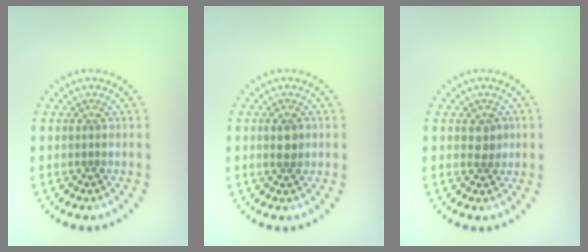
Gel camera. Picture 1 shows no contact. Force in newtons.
{"total": 1.5, "press": 1.5, "slide": 0.1}
{"total": 1.4, "press": 1.4, "slide": 0.4}